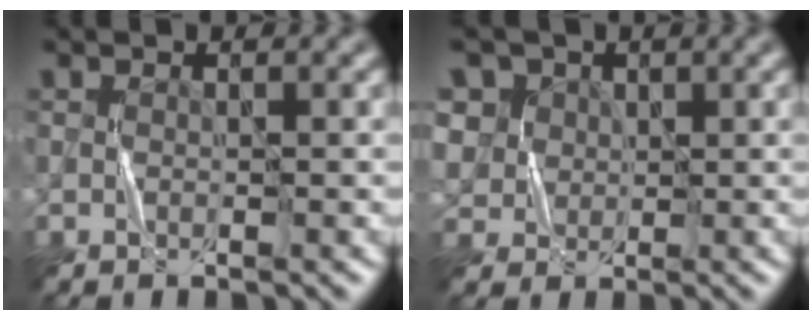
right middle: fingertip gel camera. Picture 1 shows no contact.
{"total": 5.5, "force": [2.4, 4.7, 1.9], "torque": [-0.054, 0.009, 0.041]}